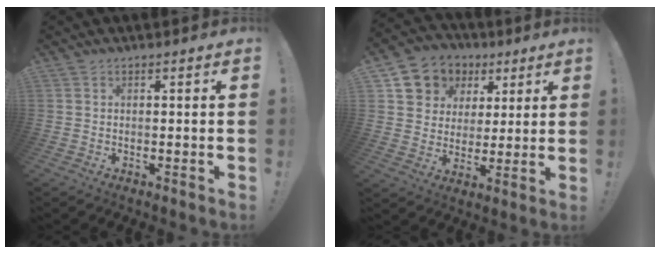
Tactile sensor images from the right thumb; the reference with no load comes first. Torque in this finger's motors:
{"motor_torque": [1.21, 1.24, 0.11, 0.00, 0.00]}